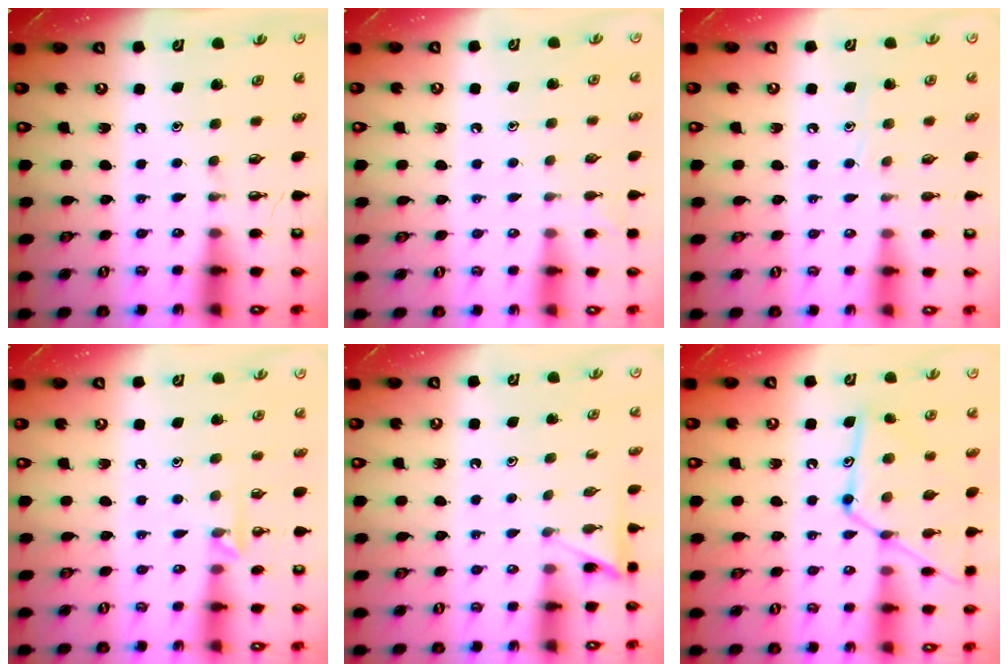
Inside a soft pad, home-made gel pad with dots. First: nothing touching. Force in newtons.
{"total": 2.6, "press": 2.6, "slide": 0.3}
{"total": 6.5, "press": 6.5, "slide": 0.7}
{"total": 5.0, "press": 4.9, "slide": 0.7}
{"total": 4.1, "press": 4.0, "slide": 0.4}
{"total": 15.4, "press": 15.4, "slide": 0.9}